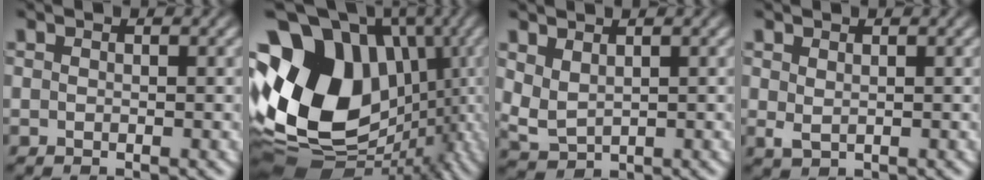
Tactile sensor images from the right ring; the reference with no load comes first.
{"total": 23.5, "force": [-0.9, 17.4, 15.8], "torque": [-0.287, -0.068, 0.010]}
{"total": 2.9, "force": [1.0, 2.4, 1.2], "torque": [-0.053, -0.022, 0.036]}
{"total": 0.6, "force": [0.5, -0.3, 0.3], "torque": [-0.006, -0.012, 0.022]}